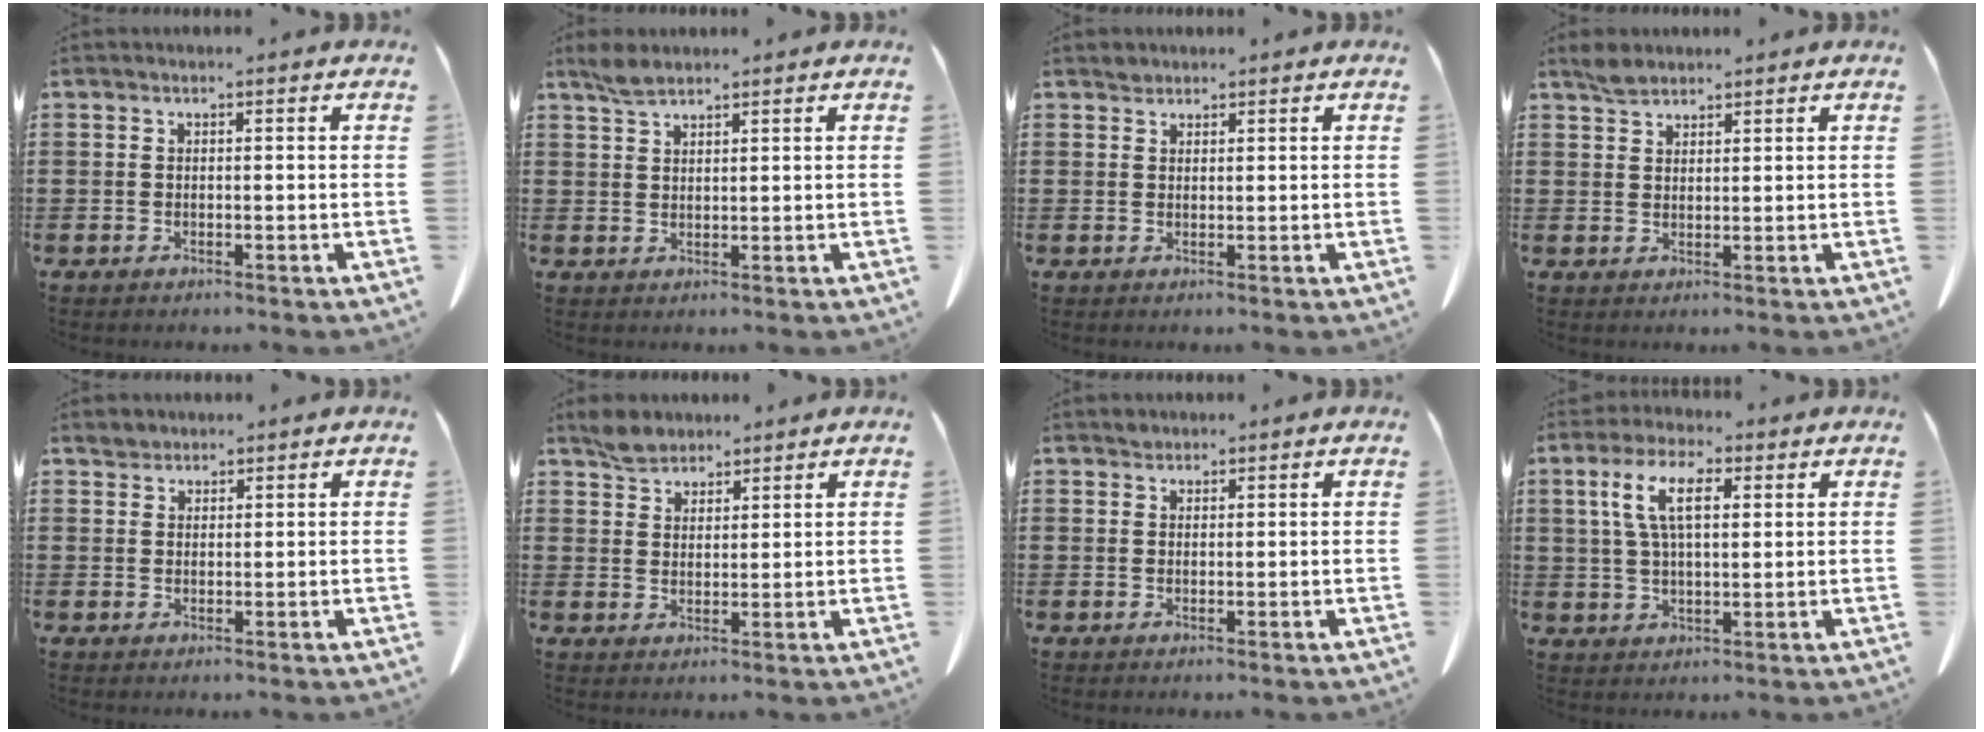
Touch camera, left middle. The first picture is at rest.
{"total": 2.6, "force": [2.2, 0.7, 1.3], "torque": [-0.031, 0.001, 0.041]}
{"total": 1.2, "force": [1.1, 0.4, 0.0], "torque": [-0.004, -0.002, 0.023]}
{"total": 2.4, "force": [2.1, 0.8, 0.8], "torque": [-0.021, 0.002, 0.042]}
{"total": 1.6, "force": [1.5, 0.6, -0.1], "torque": [-0.004, 0.001, 0.032]}
{"total": 3.7, "force": [3.2, 1.7, 0.7], "torque": [-0.025, 0.004, 0.064]}
{"total": 1.0, "force": [1.0, 0.4, 0.0], "torque": [-0.003, -0.001, 0.020]}
{"total": 7.6, "force": [2.9, 3.0, 6.3], "torque": [-0.132, 0.013, 0.050]}